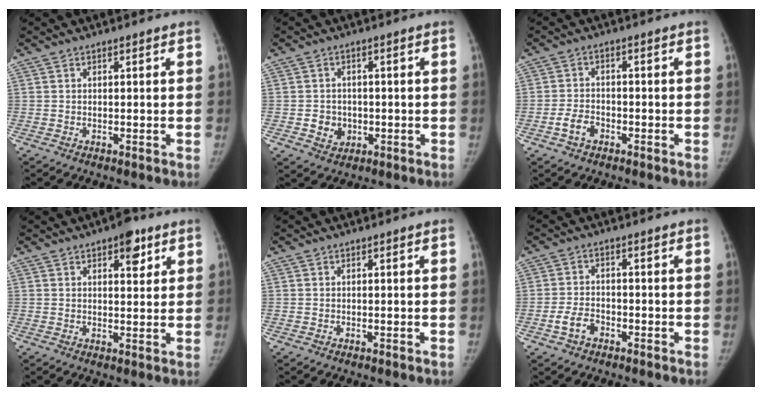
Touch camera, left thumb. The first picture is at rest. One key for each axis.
{"total": 4.4, "fx": -0.9, "fy": 3.9, "fz": 1.8, "tx": -0.011, "ty": 0.006, "tz": -0.007}
{"total": 3.8, "fx": -1.9, "fy": 2.5, "fz": 2.0, "tx": -0.035, "ty": 0.017, "tz": -0.034}
{"total": 5.4, "fx": 3.0, "fy": 2.5, "fz": 3.8, "tx": -0.031, "ty": -0.012, "tz": 0.035}
{"total": 0.0}
{"total": 4.1, "fx": -2.0, "fy": 2.7, "fz": 2.3, "tx": -0.043, "ty": 0.018, "tz": -0.037}